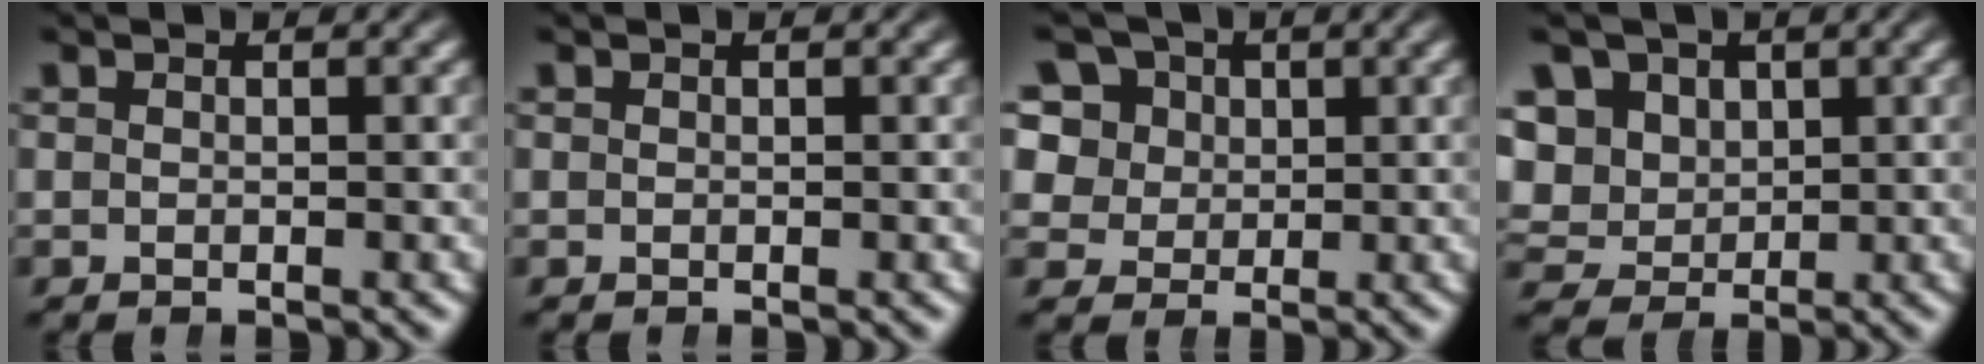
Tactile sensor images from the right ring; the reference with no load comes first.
{"total": 0.0}
{"total": 10.3, "force": [2.4, 9.1, 4.1], "torque": [-0.107, -0.019, 0.041]}
{"total": 9.3, "force": [1.3, 8.3, 4.0], "torque": [-0.104, -0.028, 0.026]}